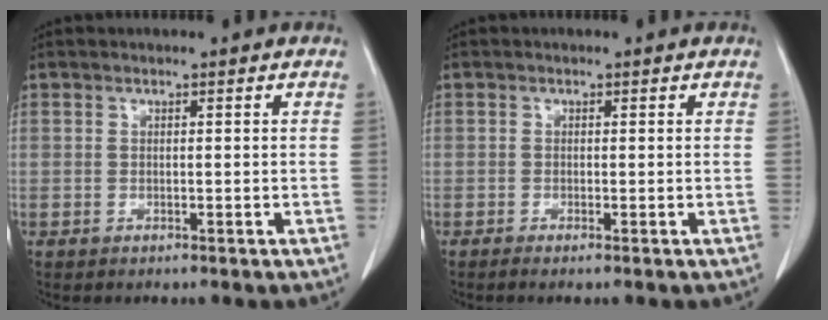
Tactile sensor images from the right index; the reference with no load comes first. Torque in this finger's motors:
{"motor_torque": [0.00, -0.05, -0.02, 0.01]}